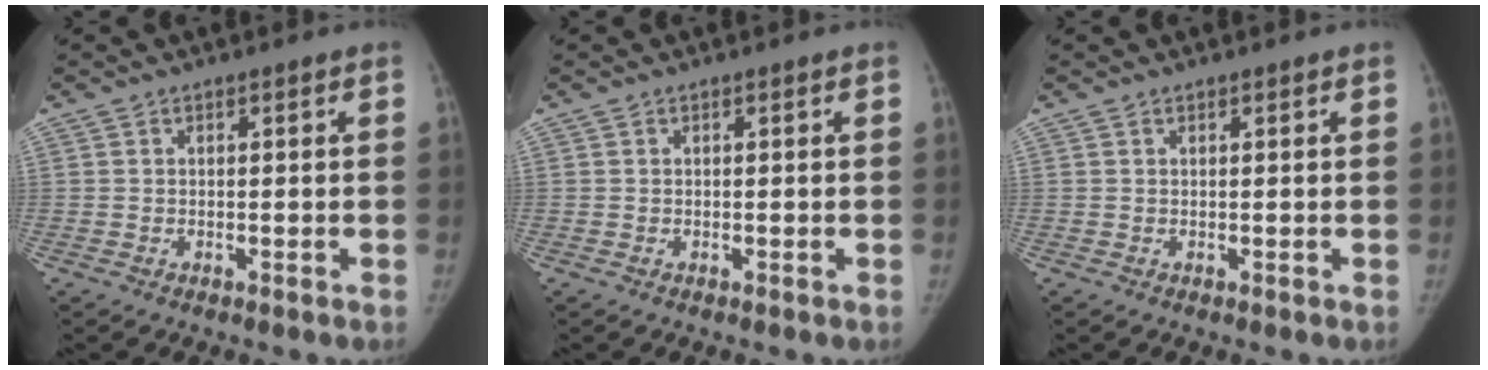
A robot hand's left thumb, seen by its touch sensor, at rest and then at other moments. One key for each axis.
{"total": 0.0}
{"total": 0.0}